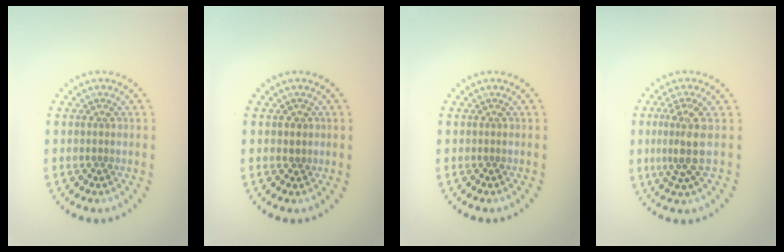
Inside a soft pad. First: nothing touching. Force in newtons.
{"total": 0.6, "press": 0.4, "slide": 0.4}
{"total": 0.0}
{"total": 3.1, "press": 2.4, "slide": 2.0}